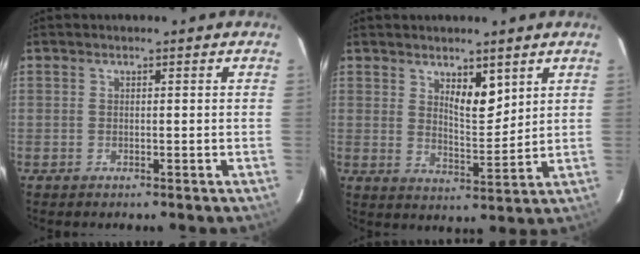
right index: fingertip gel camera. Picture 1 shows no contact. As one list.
[{"total": 5.4, "force": [3.0, 1.9, 4.1], "torque": [-0.070, -0.011, 0.056]}]